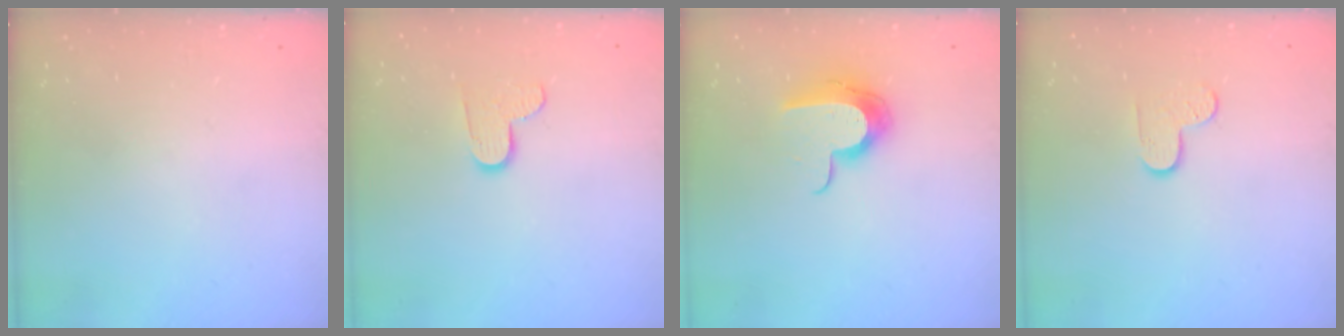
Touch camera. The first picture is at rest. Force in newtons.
{"total": 7.0, "press": 7.0, "slide": 0.3}
{"total": 11.3, "press": 11.2, "slide": 0.7}
{"total": 4.8, "press": 4.7, "slide": 0.5}